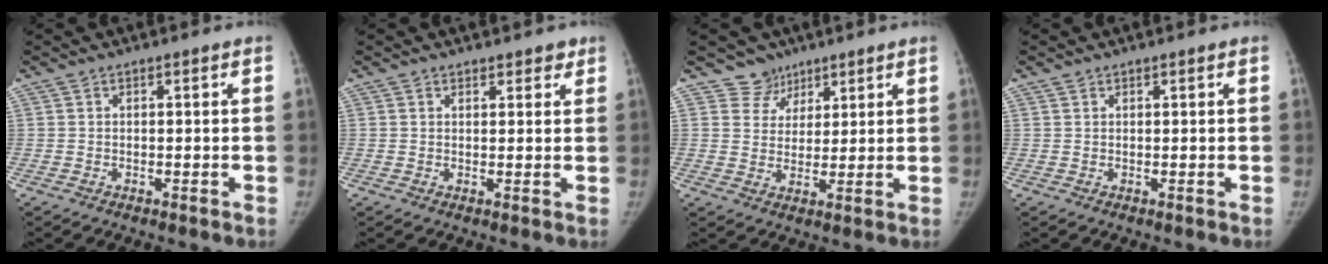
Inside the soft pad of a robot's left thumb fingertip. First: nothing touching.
{"total": 2.4, "force": [1.9, 1.4, 0.6], "torque": [0.015, -0.010, 0.021]}
{"total": 5.1, "force": [3.7, 3.5, -0.6], "torque": [0.046, -0.031, 0.060]}
{"total": 0.6, "force": [0.6, 0.3, 0.0], "torque": [0.003, -0.004, 0.008]}